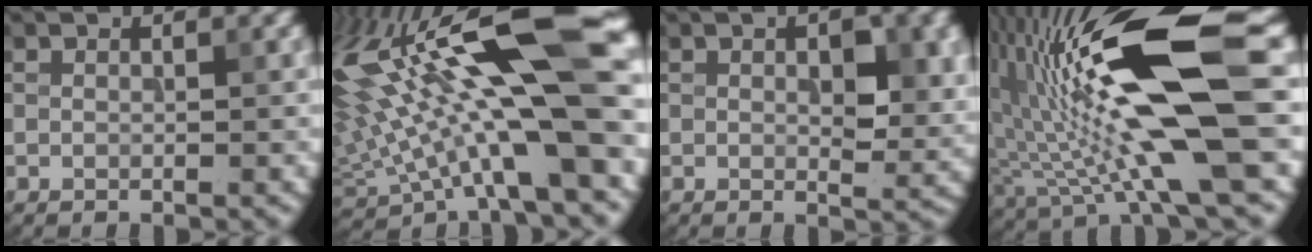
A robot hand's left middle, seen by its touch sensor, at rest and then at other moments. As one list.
[{"total": 18.3, "force": [3.8, 5.1, 17.1], "torque": [-0.296, 0.010, 0.072]}, {"total": 4.2, "force": [0.7, 1.9, 3.7], "torque": [-0.052, -0.004, 0.014]}, {"total": 15.1, "force": [2.7, 3.3, 14.5], "torque": [-0.264, 0.002, 0.045]}]